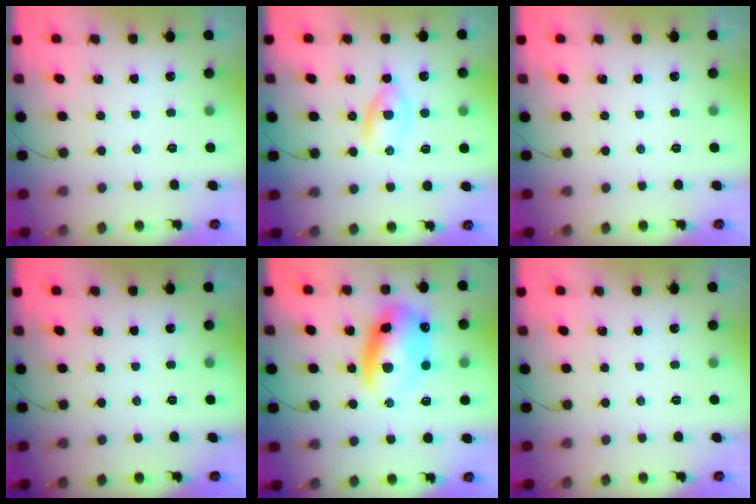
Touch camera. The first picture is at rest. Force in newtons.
{"total": 2.7, "press": 2.5, "slide": 1.1}
{"total": 0.0}
{"total": 0.0}
{"total": 14.4, "press": 14.0, "slide": 3.4}
{"total": 0.0}